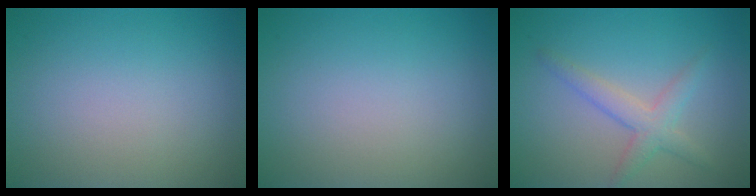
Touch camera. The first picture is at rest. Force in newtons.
{"total": 0.0}
{"total": 2.2, "press": 2.2, "slide": 0.2}